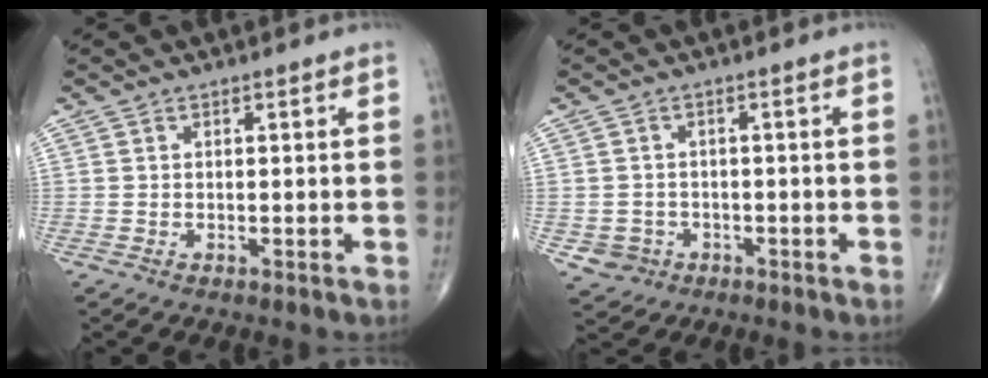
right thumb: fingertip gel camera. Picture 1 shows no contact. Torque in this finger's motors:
{"motor_torque": [0.17, 0.00, -0.07, -0.17, 0.03]}